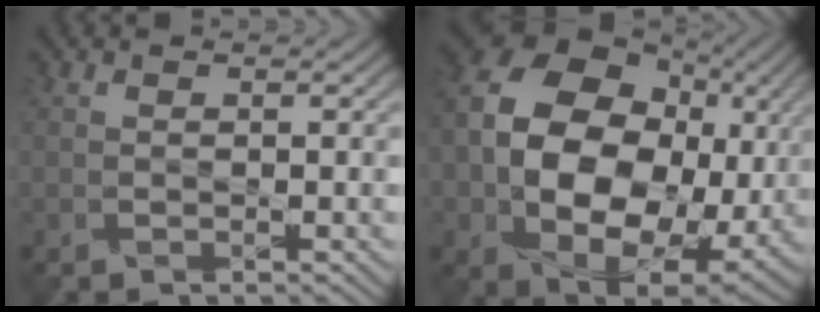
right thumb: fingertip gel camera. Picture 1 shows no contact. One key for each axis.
{"total": 18.8, "fx": 0.8, "fy": 14.0, "fz": 12.5, "tx": -0.266, "ty": -0.030, "tz": 0.031}